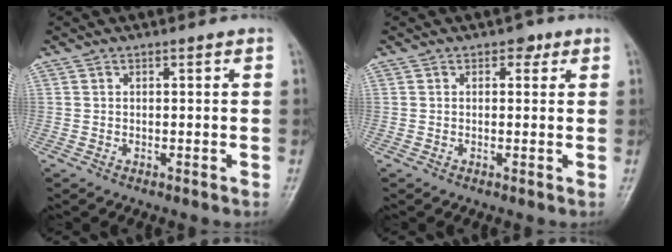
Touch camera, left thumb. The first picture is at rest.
{"total": 1.9, "force": [0.9, 1.3, 0.9], "torque": [0.002, 0.000, 0.007]}